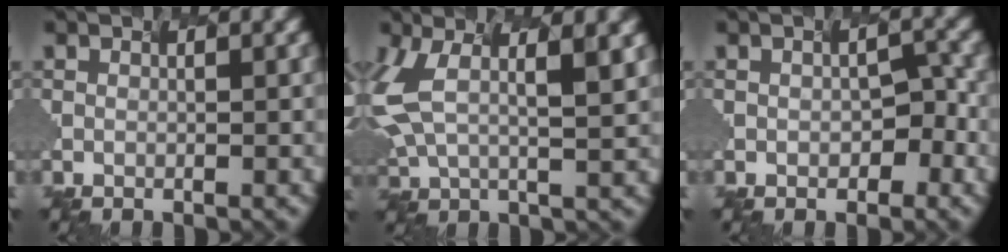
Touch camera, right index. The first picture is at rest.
{"total": 6.3, "force": [1.9, 2.7, 5.4], "torque": [-0.141, 0.003, 0.052]}
{"total": 2.2, "force": [-1.2, 1.2, 1.5], "torque": [-0.027, -0.003, -0.007]}